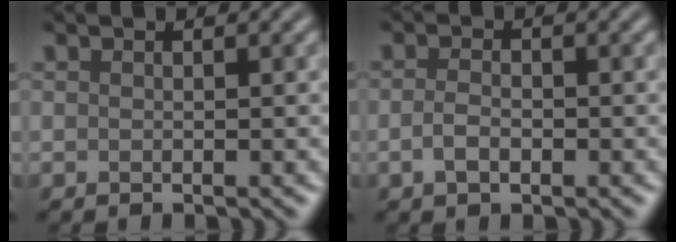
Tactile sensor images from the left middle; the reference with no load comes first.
{"total": 1.8, "force": [-0.5, 1.1, 1.3], "torque": [-0.027, 0.000, -0.013]}